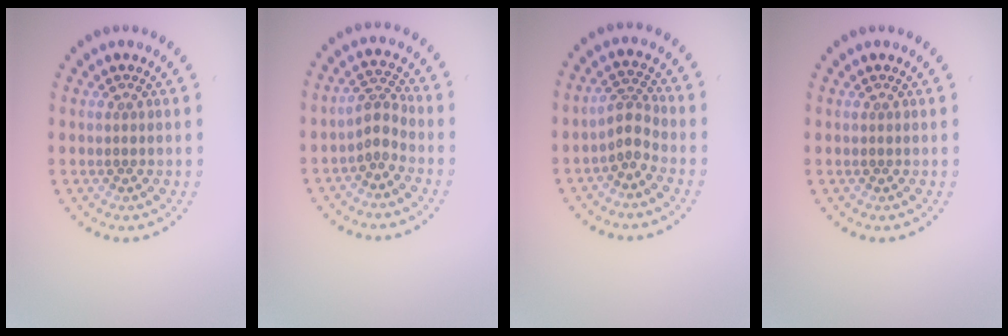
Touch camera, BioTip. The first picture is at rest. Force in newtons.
{"total": 2.2, "press": 1.5, "slide": 1.5}
{"total": 2.2, "press": 1.6, "slide": 1.6}
{"total": 0.0}